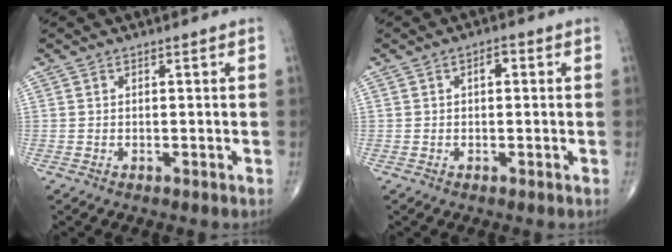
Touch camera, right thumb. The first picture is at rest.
{"total": 2.0, "force": [0.3, 1.1, 1.6], "torque": [-0.018, 0.007, 0.001]}